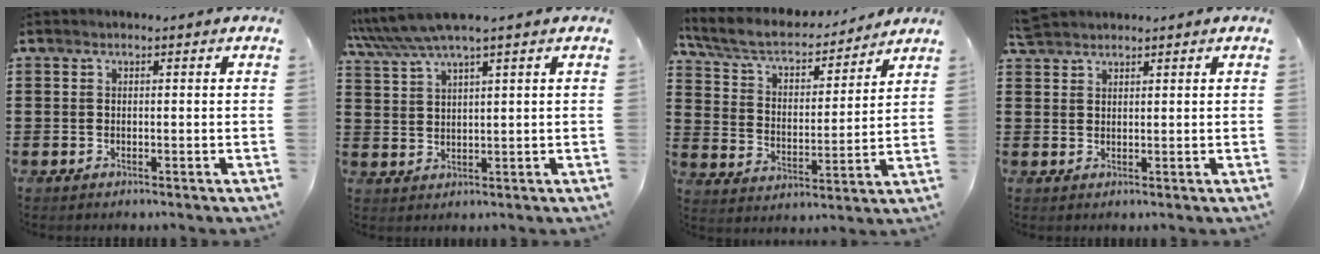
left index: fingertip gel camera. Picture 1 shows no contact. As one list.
[{"total": 5.4, "force": [4.2, -0.1, 3.4], "torque": [-0.077, -0.009, 0.073]}, {"total": 6.3, "force": [5.4, 1.7, 2.7], "torque": [-0.078, -0.034, 0.089]}, {"total": 2.2, "force": [2.1, 0.4, 0.3], "torque": [-0.010, 0.001, 0.043]}]